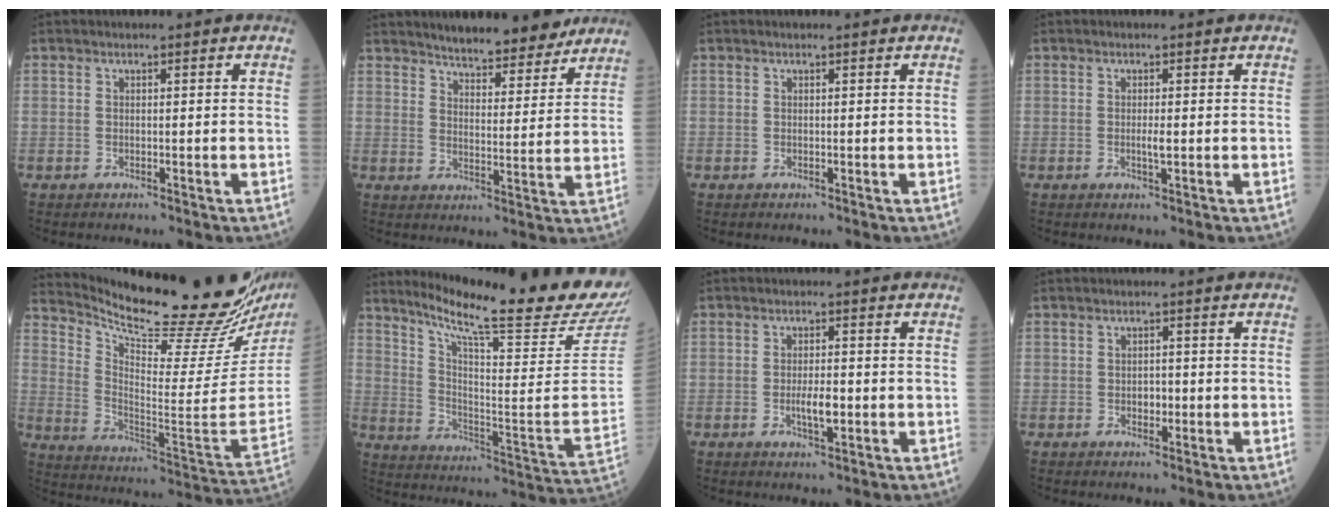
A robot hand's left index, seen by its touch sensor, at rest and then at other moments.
{"total": 12.1, "force": [10.9, 2.3, 4.8], "torque": [-0.058, -0.008, 0.146]}
{"total": 0.0}
{"total": 1.3, "force": [-0.1, 0.1, 1.3], "torque": [-0.027, -0.002, -0.001]}
{"total": 25.4, "force": [23.1, 1.2, 10.4], "torque": [-0.183, -0.113, 0.323]}
{"total": 24.1, "force": [21.2, -1.4, 11.3], "torque": [-0.194, -0.107, 0.297]}
{"total": 3.4, "force": [-0.7, 0.9, 3.2], "torque": [-0.062, -0.001, -0.010]}
{"total": 1.6, "force": [-0.3, 1.0, 1.2], "torque": [-0.018, 0.003, -0.003]}